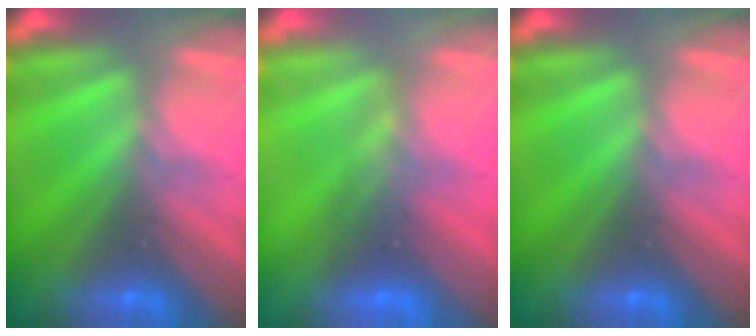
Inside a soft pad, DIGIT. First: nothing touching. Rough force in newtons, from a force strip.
{"total": 1.6}
{"total": 0.0}